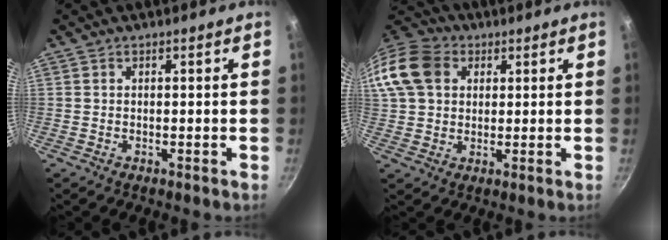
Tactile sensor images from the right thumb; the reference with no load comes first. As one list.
[{"total": 15.5, "force": [4.7, 12.2, 8.4], "torque": [-0.177, 0.023, 0.075]}]